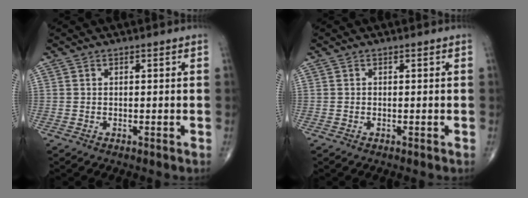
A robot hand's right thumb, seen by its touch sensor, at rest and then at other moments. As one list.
[{"total": 0.0}]